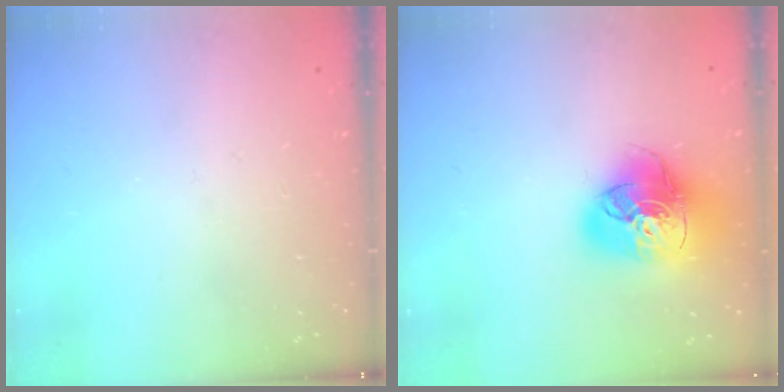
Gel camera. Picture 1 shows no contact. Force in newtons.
{"total": 21.8, "press": 21.6, "slide": 2.6}